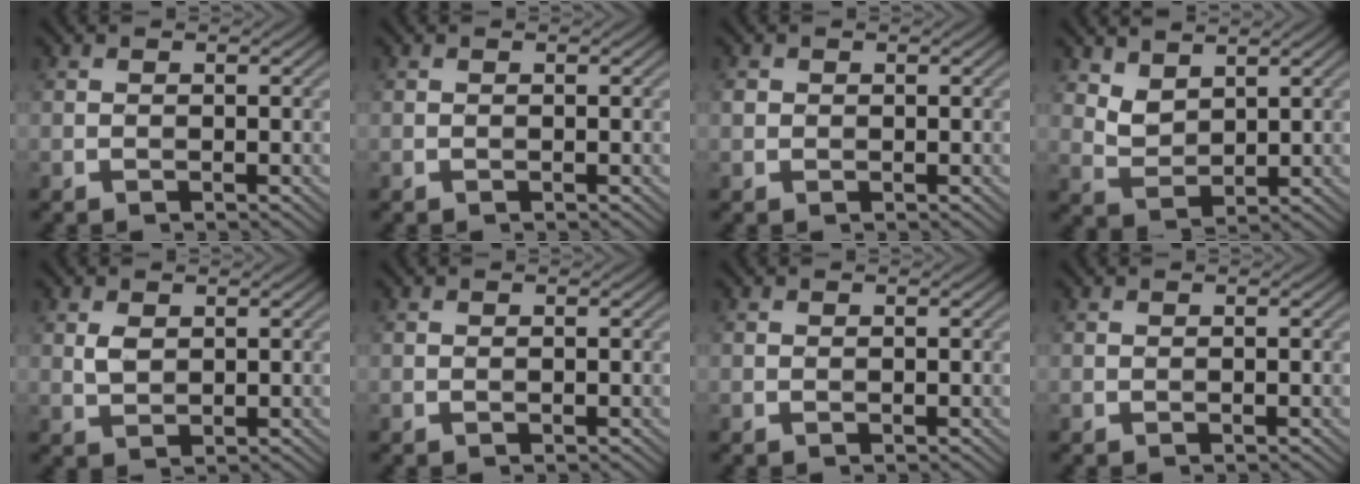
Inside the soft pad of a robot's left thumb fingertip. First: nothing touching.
{"total": 0.0}
{"total": 0.7, "force": [0.1, 0.7, 0.0], "torque": [-0.001, -0.002, 0.000]}
{"total": 3.4, "force": [2.5, 1.7, 1.5], "torque": [-0.040, -0.006, 0.060]}
{"total": 1.7, "force": [0.7, 1.1, 1.1], "torque": [-0.029, -0.003, 0.018]}
{"total": 0.0}
{"total": 0.0}
{"total": 0.0}